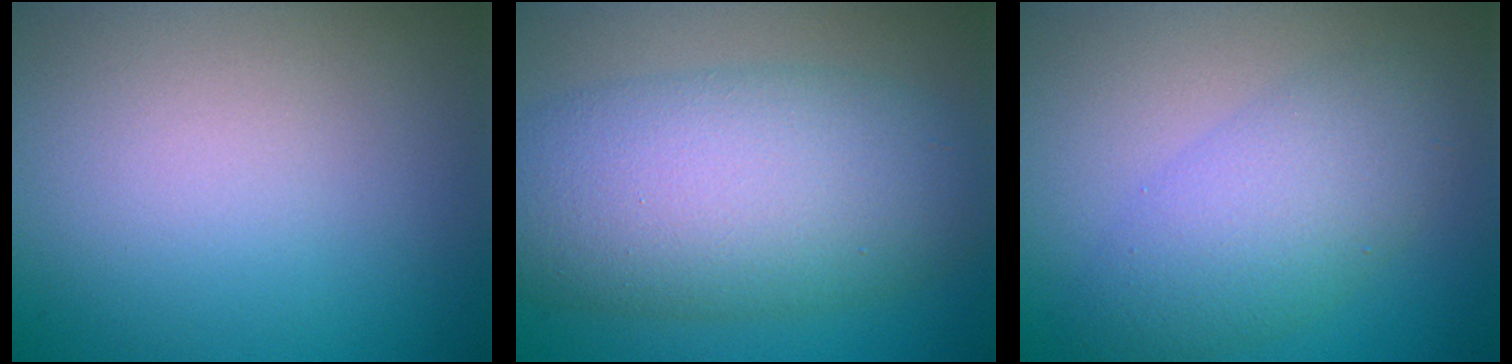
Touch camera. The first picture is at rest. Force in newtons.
{"total": 9.6, "press": 9.6, "slide": 0.3}
{"total": 4.7, "press": 4.7, "slide": 0.2}